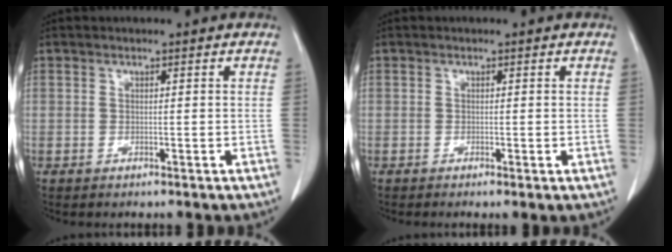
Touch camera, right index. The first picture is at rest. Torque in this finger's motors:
{"motor_torque": [0.32, -0.31, 0.19, 0.03]}